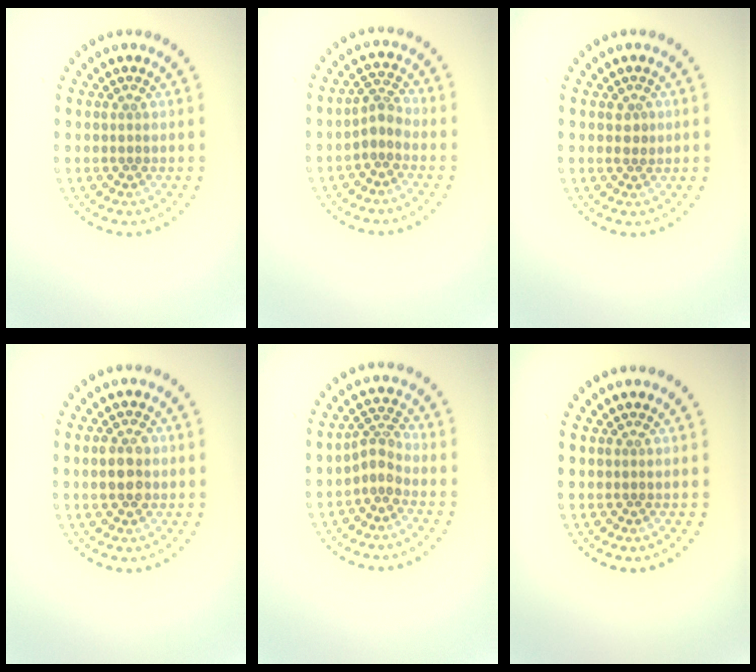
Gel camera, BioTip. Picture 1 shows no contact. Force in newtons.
{"total": 2.1, "press": 1.6, "slide": 1.3}
{"total": 1.1, "press": 1.0, "slide": 0.3}
{"total": 2.9, "press": 2.9, "slide": 0.1}
{"total": 2.2, "press": 1.6, "slide": 1.6}
{"total": 0.0}